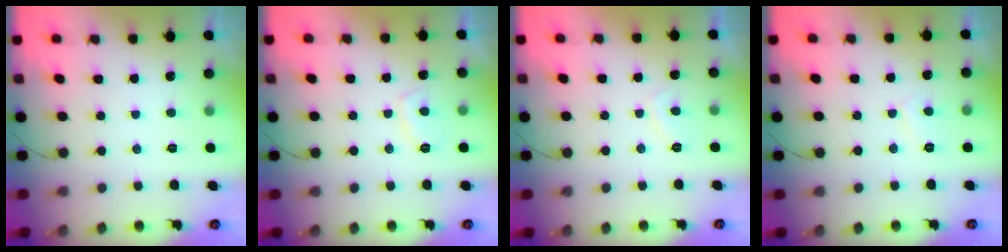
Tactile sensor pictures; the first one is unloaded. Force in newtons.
{"total": 4.1, "press": 4.0, "slide": 0.9}
{"total": 2.7, "press": 2.5, "slide": 0.9}
{"total": 4.2, "press": 4.2, "slide": 0.4}